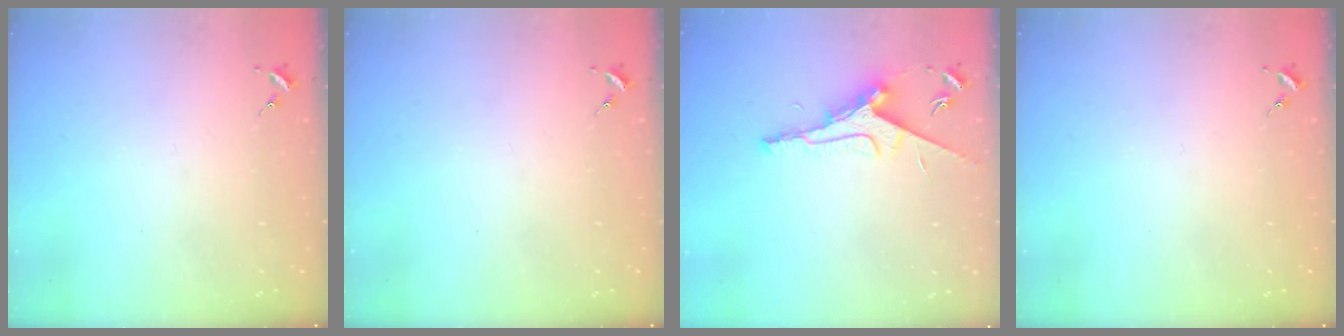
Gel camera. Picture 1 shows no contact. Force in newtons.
{"total": 0.0}
{"total": 9.7, "press": 9.6, "slide": 1.1}
{"total": 0.0}